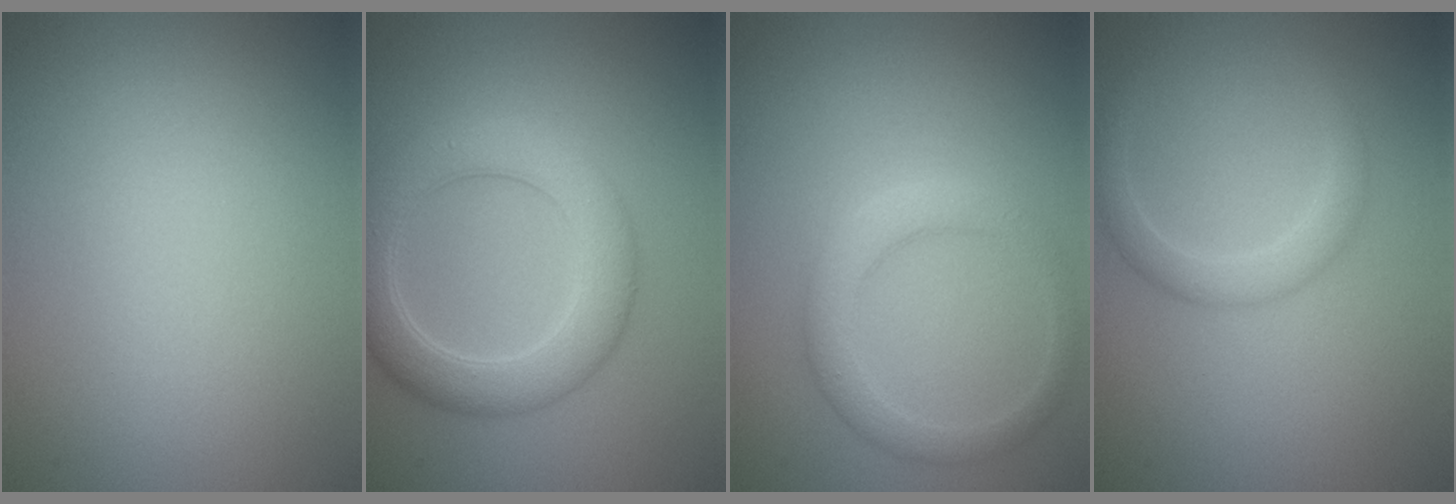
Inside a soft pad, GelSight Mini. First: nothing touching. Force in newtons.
{"total": 5.4, "press": 5.4, "slide": 0.1}
{"total": 2.9, "press": 2.9, "slide": 0.1}
{"total": 2.2, "press": 2.2, "slide": 0.1}